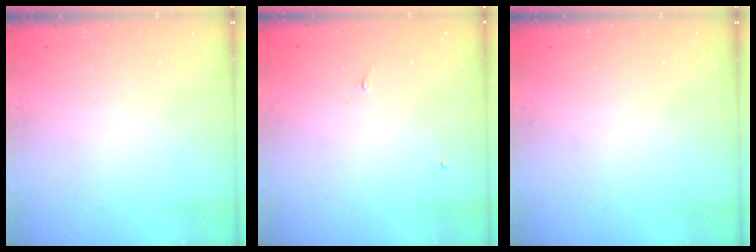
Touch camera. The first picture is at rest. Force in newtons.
{"total": 4.1, "press": 4.1, "slide": 0.4}
{"total": 0.0}